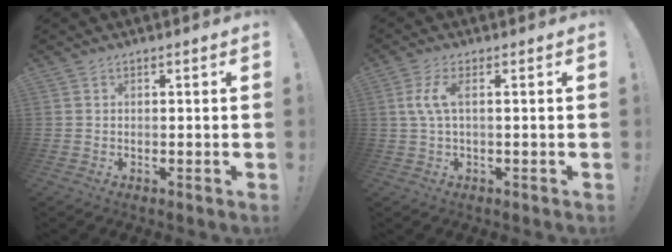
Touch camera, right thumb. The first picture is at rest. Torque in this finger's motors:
{"motor_torque": [0.33, 0.45, 0.69, 0.07, 0.00]}